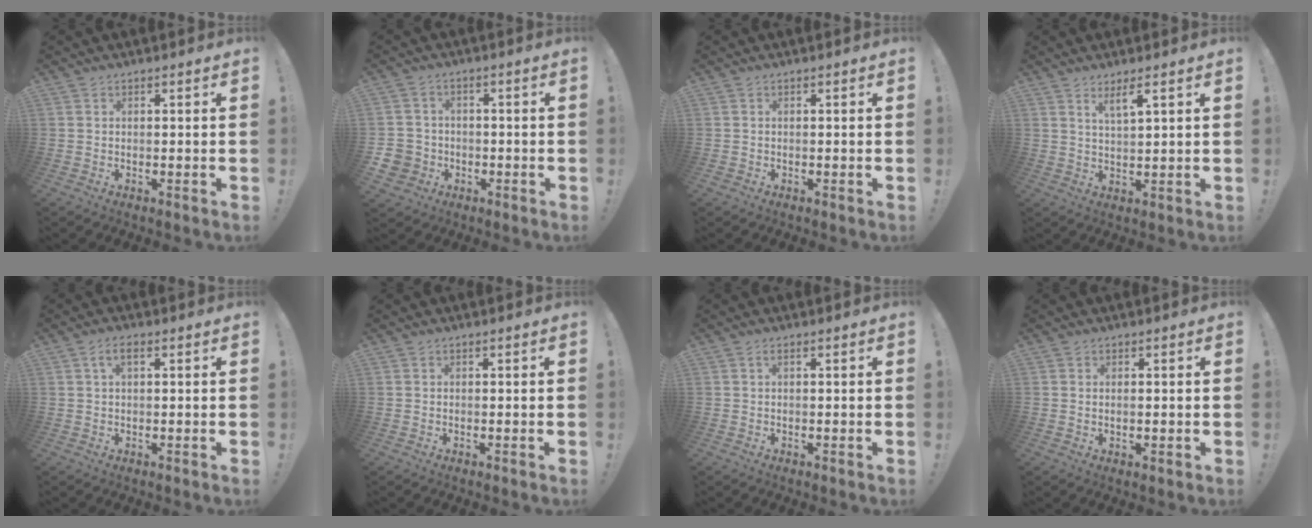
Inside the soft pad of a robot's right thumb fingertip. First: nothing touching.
{"total": 5.8, "force": [-1.7, 5.3, 1.5], "torque": [-0.038, 0.017, -0.030]}
{"total": 0.7, "force": [-0.4, 0.5, 0.1], "torque": [-0.004, 0.003, -0.007]}
{"total": 4.6, "force": [2.8, 0.6, 3.6], "torque": [-0.058, -0.012, 0.044]}
{"total": 3.4, "force": [1.1, 1.6, 2.8], "torque": [-0.053, 0.006, 0.018]}
{"total": 0.0}
{"total": 0.8, "force": [0.1, 0.3, 0.7], "torque": [-0.011, 0.002, 0.001]}
{"total": 0.9, "force": [0.4, 0.2, 0.8], "torque": [-0.012, -0.001, 0.007]}